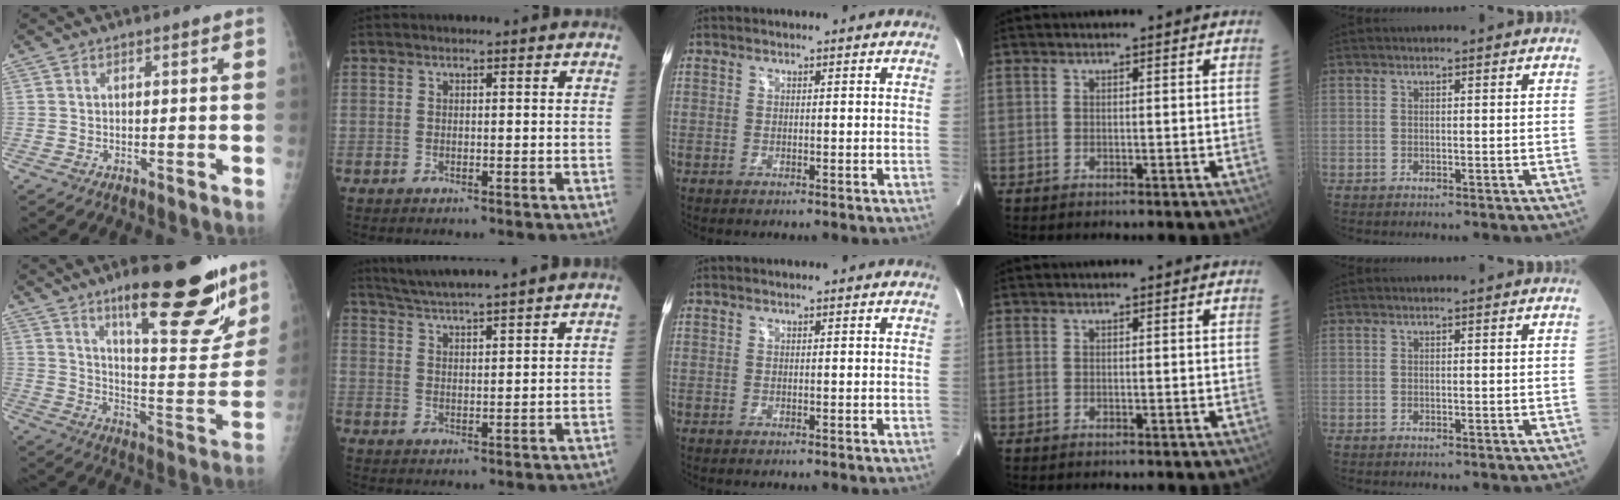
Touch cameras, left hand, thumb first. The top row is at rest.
{"thumb": {"total": 23.0, "force": [15.1, 6.2, 16.2], "torque": [-0.188, -0.088, 0.229]}, "index": {"total": 9.5, "force": [8.6, -1.3, 3.8], "torque": [-0.072, 0.018, 0.135]}}